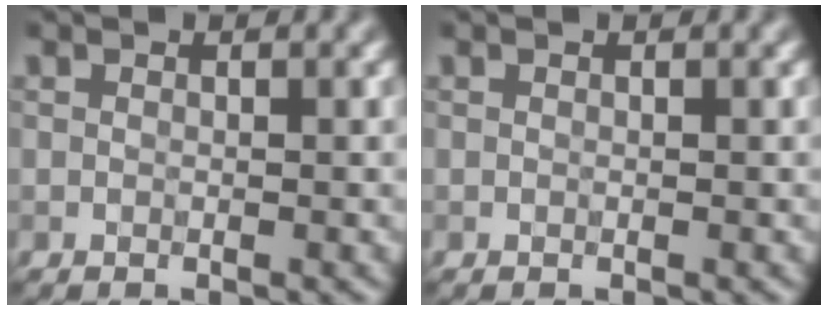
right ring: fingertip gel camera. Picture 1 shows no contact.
{"total": 0.0}